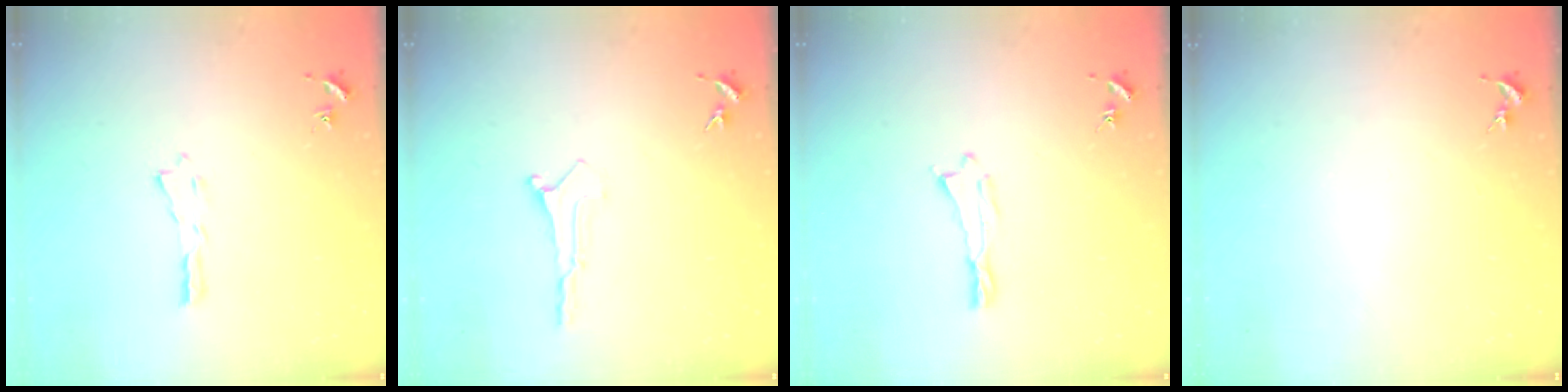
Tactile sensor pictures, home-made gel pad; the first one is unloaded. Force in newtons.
{"total": 0.0}
{"total": 0.0}
{"total": 0.0}